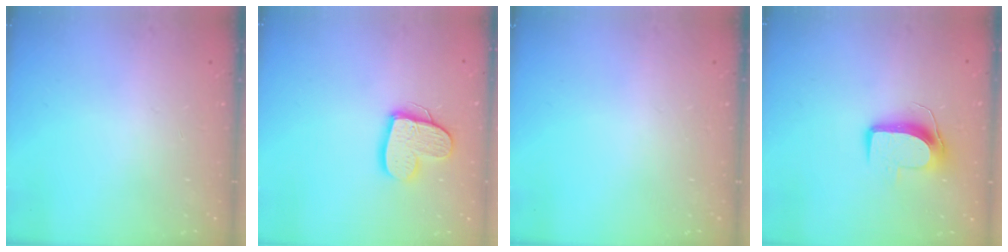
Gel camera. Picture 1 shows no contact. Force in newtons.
{"total": 12.9, "press": 12.9, "slide": 1.0}
{"total": 0.0}
{"total": 9.5, "press": 9.5, "slide": 0.3}